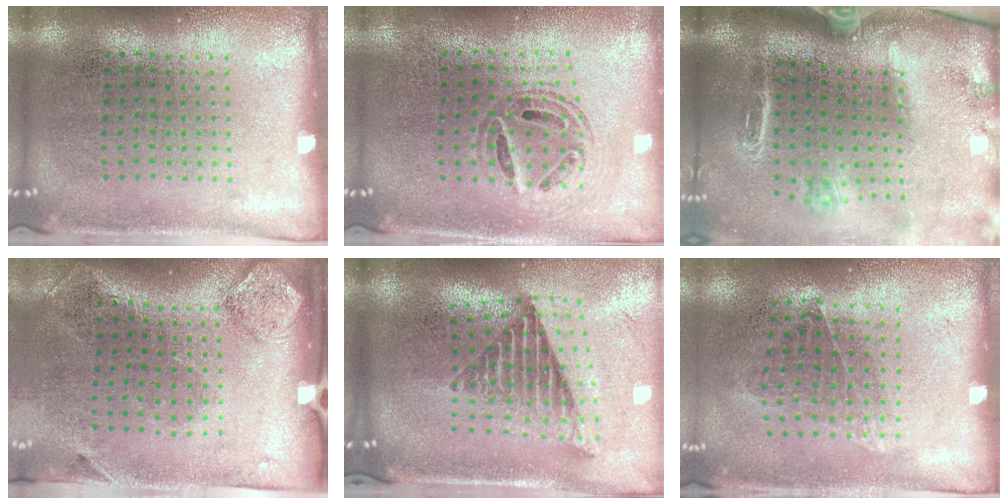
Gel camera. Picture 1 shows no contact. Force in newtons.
{"total": 0.8, "press": 0.8, "slide": 0.1}
{"total": 2.9, "press": 2.0, "slide": 2.0}
{"total": 2.0, "press": 1.1, "slide": 1.7}
{"total": 2.5, "press": 1.6, "slide": 1.9}
{"total": 1.0, "press": 0.8, "slide": 0.6}